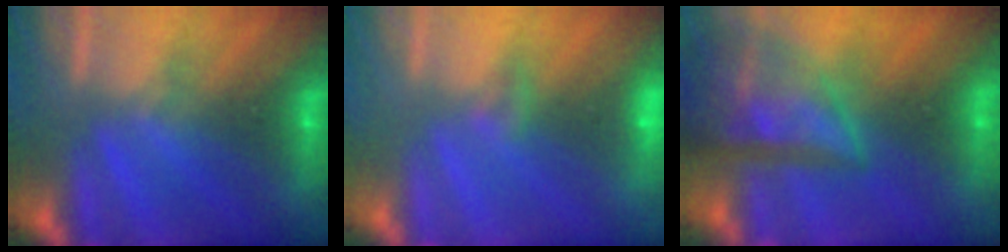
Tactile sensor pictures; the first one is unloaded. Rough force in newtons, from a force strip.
{"total": 1.4}
{"total": 9.0}